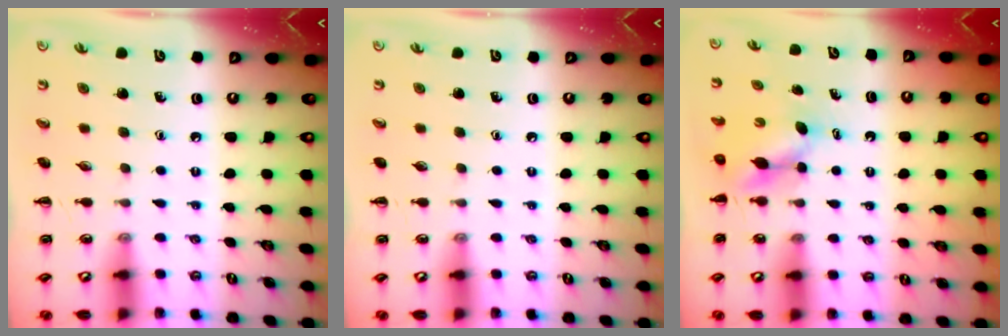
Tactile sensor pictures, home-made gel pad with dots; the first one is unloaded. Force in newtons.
{"total": 0.0}
{"total": 4.2, "press": 4.2, "slide": 0.5}